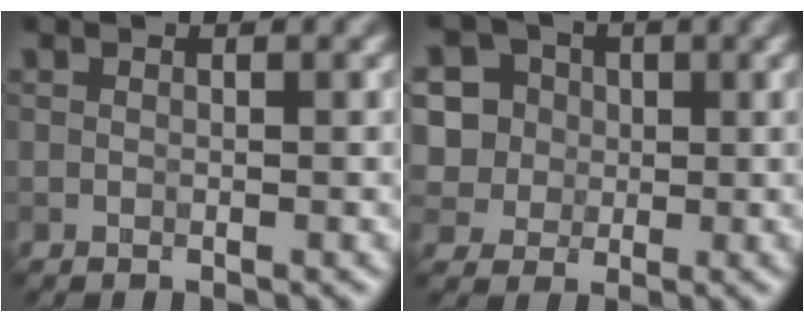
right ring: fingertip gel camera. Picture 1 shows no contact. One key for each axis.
{"total": 8.6, "fx": 2.7, "fy": 7.6, "fz": 2.9, "tx": -0.079, "ty": 0.040, "tz": 0.029}